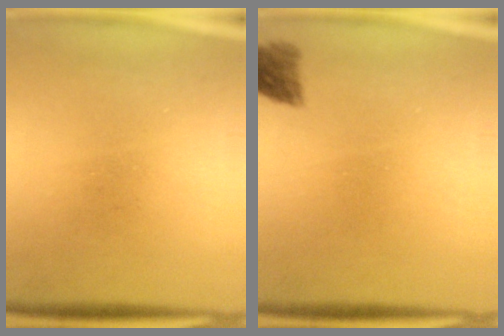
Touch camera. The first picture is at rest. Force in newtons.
{"total": 2.8}